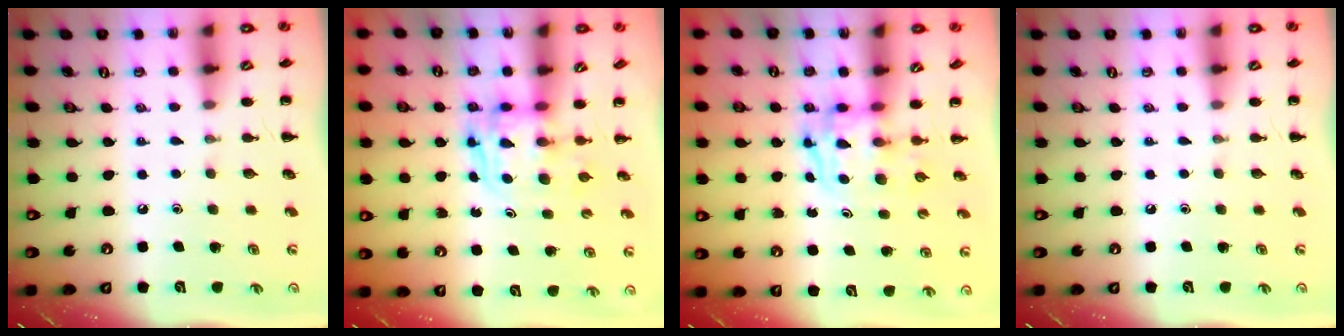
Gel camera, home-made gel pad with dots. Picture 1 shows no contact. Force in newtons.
{"total": 2.7, "press": 2.7, "slide": 0.2}
{"total": 3.4, "press": 3.4, "slide": 0.6}
{"total": 0.0}